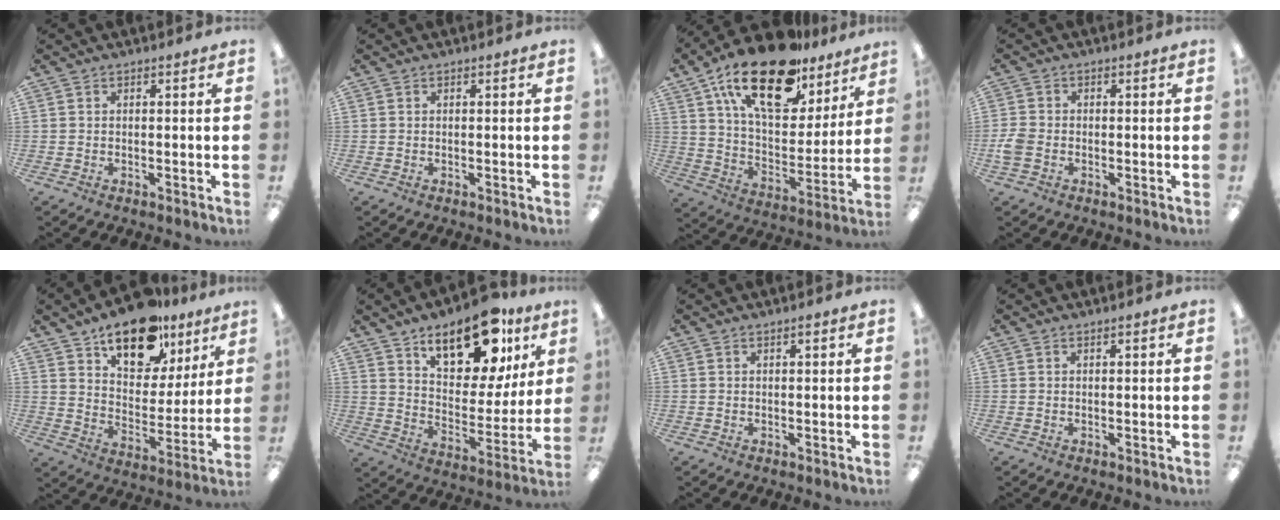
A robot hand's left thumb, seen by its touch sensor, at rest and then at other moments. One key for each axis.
{"total": 0.0}
{"total": 24.3, "fx": 16.1, "fy": 10.7, "fz": 14.7, "tx": -0.249, "ty": -0.087, "tz": 0.280}
{"total": 3.6, "fx": -0.9, "fy": 2.6, "fz": 2.3, "tx": -0.042, "ty": 0.007, "tz": -0.016}
{"total": 18.5, "fx": 12.8, "fy": 9.5, "fz": 9.3, "tx": -0.135, "ty": -0.073, "tz": 0.222}
{"total": 20.0, "fx": 13.0, "fy": 9.4, "fz": 11.9, "tx": -0.160, "ty": -0.073, "tz": 0.218}
{"total": 1.1, "fx": 0.8, "fy": 0.2, "fz": 0.7, "tx": -0.014, "ty": 0.000, "tz": 0.014}
{"total": 0.8, "fx": 0.7, "fy": 0.1, "fz": 0.4, "tx": -0.008, "ty": 0.001, "tz": 0.012}